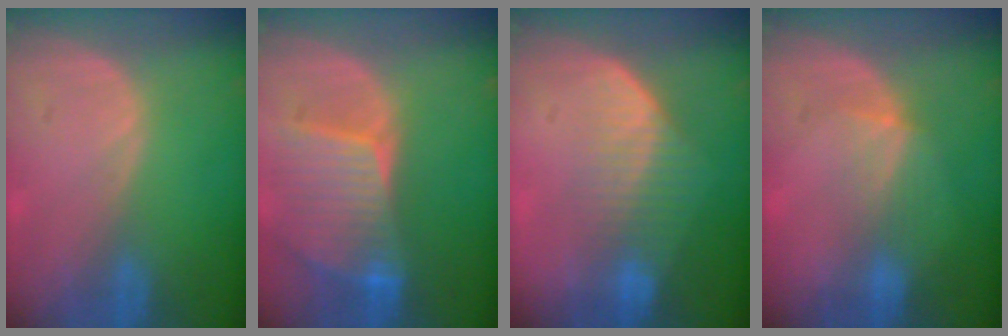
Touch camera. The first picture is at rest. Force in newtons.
{"total": 9.0, "press": 7.9, "slide": 4.3}
{"total": 7.2, "press": 6.1, "slide": 3.8}
{"total": 3.4, "press": 3.2, "slide": 1.1}